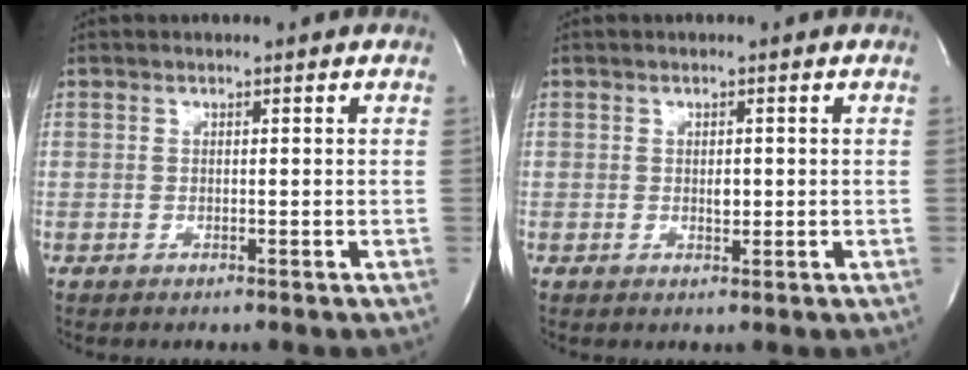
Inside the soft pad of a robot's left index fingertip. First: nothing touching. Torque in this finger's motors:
{"motor_torque": [0.17, -0.07, 0.00, 0.00]}